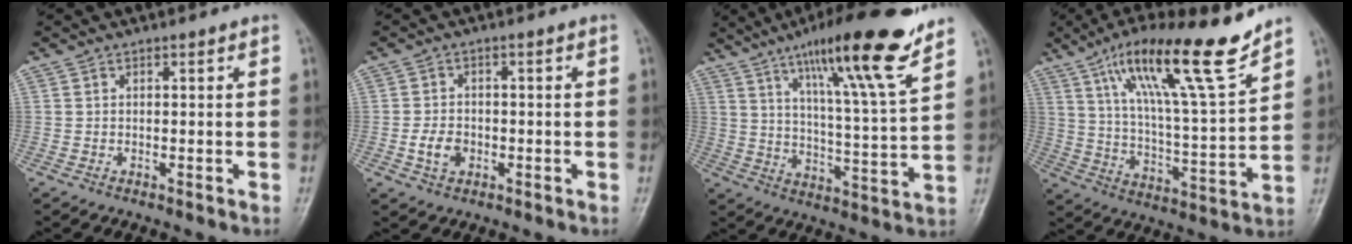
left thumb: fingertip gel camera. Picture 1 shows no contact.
{"total": 4.0, "force": [-1.3, 3.0, 2.3], "torque": [-0.037, 0.008, -0.025]}
{"total": 19.3, "force": [12.6, 1.9, 14.5], "torque": [-0.209, -0.062, 0.198]}
{"total": 19.4, "force": [12.9, 2.4, 14.4], "torque": [-0.224, -0.058, 0.219]}